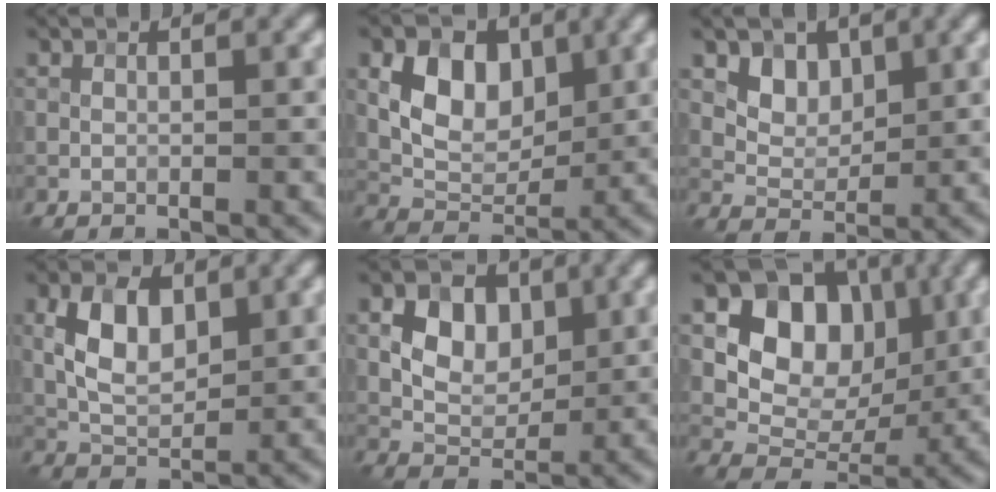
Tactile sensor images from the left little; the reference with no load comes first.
{"total": 5.9, "force": [1.7, 4.0, 4.0], "torque": [-0.071, -0.004, 0.030]}
{"total": 3.1, "force": [1.6, 2.3, 1.4], "torque": [-0.028, -0.020, 0.040]}
{"total": 5.2, "force": [1.3, 3.1, 4.0], "torque": [-0.085, 0.004, 0.024]}
{"total": 5.0, "force": [1.2, 3.6, 3.3], "torque": [-0.052, 0.001, 0.018]}
{"total": 8.8, "force": [2.5, 6.7, 5.1], "torque": [-0.063, -0.006, 0.031]}